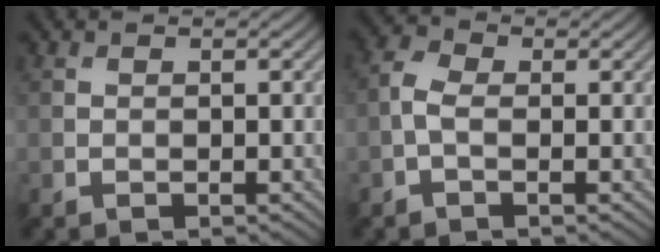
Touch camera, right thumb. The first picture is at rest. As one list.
[{"total": 2.9, "force": [-0.6, 1.5, 2.3], "torque": [-0.060, 0.007, -0.021]}]